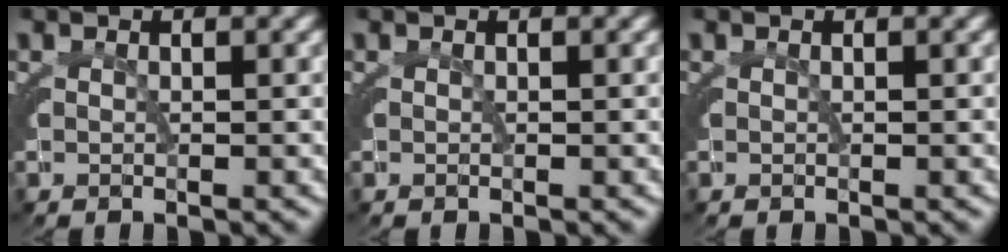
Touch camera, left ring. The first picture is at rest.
{"total": 0.0}
{"total": 0.0}